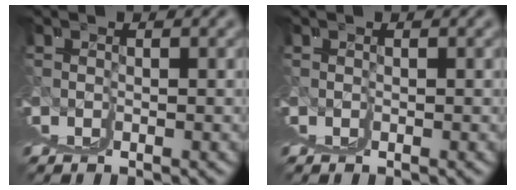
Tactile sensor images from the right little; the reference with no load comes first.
{"total": 0.0}